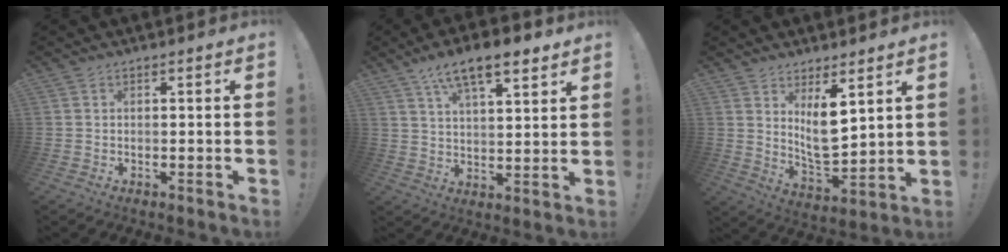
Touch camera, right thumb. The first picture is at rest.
{"total": 11.8, "force": [7.7, 4.1, 7.9], "torque": [-0.126, -0.034, 0.132]}
{"total": 9.5, "force": [5.1, 3.5, 7.2], "torque": [-0.115, -0.046, 0.097]}